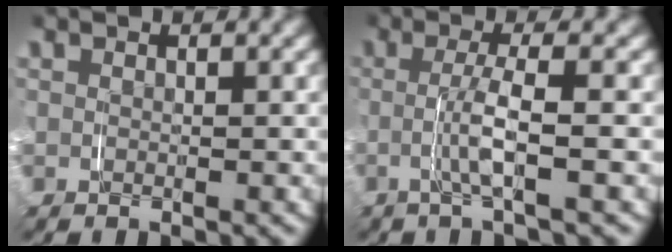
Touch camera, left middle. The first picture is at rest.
{"total": 2.9, "force": [-0.5, -0.3, 2.8], "torque": [-0.057, -0.001, -0.011]}